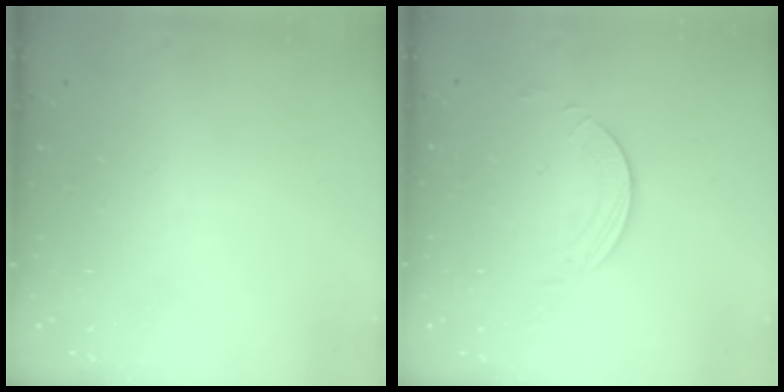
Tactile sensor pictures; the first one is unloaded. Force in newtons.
{"total": 2.8, "press": 2.8, "slide": 0.2}